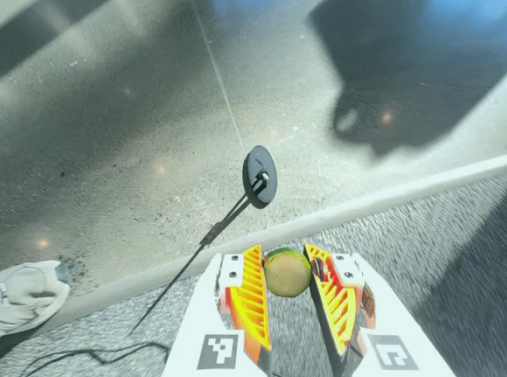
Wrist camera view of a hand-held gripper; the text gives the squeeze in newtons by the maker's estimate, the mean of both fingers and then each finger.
{"total": 8.2, "left": 7.8, "right": 8.5}